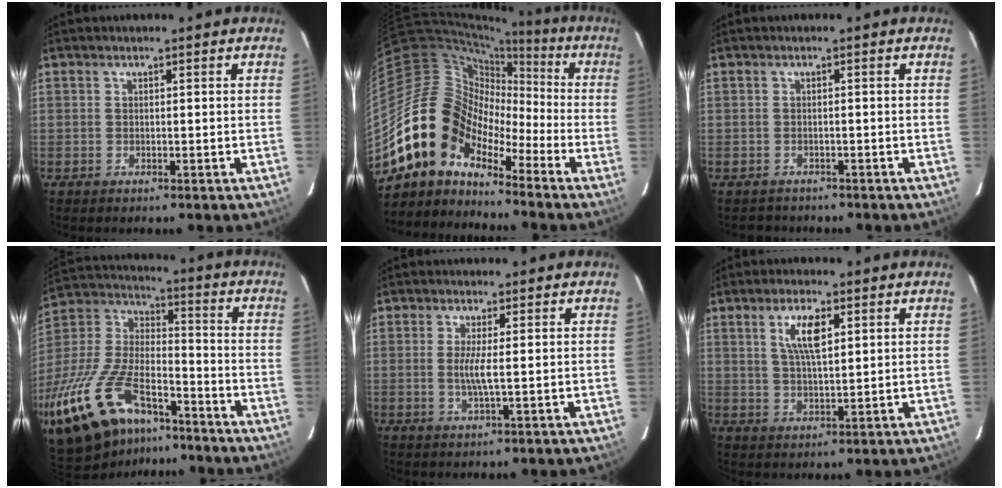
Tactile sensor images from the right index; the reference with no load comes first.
{"total": 13.3, "force": [-10.0, 7.6, 4.4], "torque": [-0.079, 0.026, -0.205]}
{"total": 2.5, "force": [-2.2, 1.3, 0.1], "torque": [-0.003, 0.001, -0.027]}
{"total": 33.1, "force": [-21.6, 14.9, 20.2], "torque": [-0.447, -0.032, -0.356]}
{"total": 3.3, "force": [0.1, -0.2, 3.3], "torque": [-0.064, -0.008, -0.001]}
{"total": 6.6, "force": [2.7, 2.2, 5.5], "torque": [-0.101, 0.003, 0.054]}